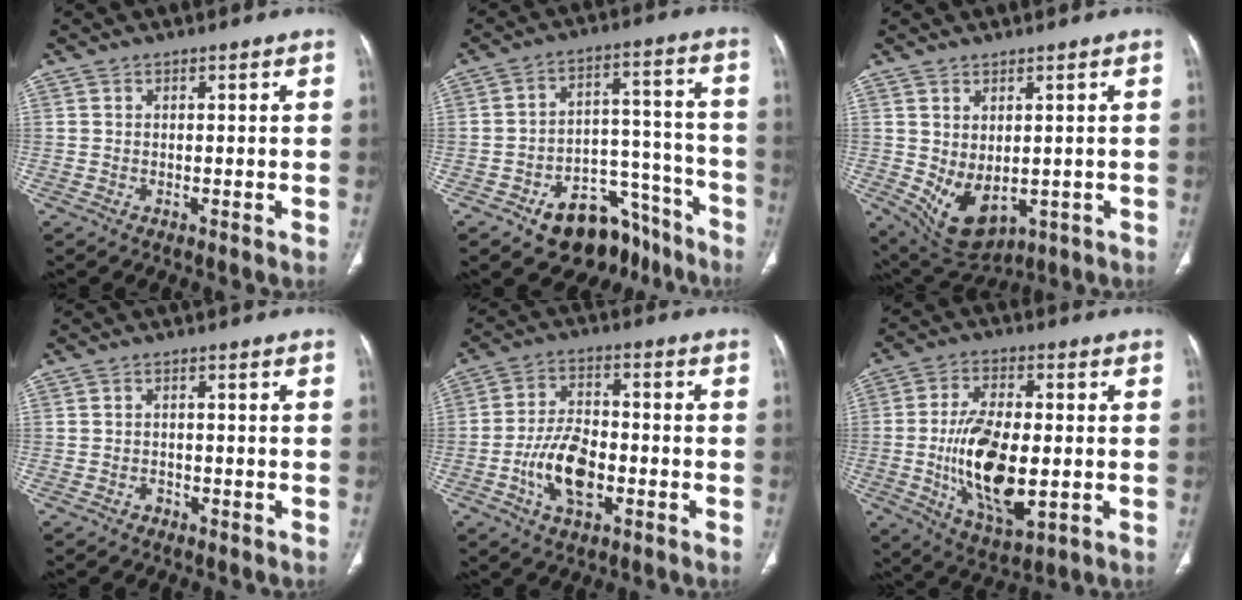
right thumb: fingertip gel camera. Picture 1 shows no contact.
{"total": 16.0, "force": [-10.7, 9.3, 7.3], "torque": [-0.050, 0.102, -0.153]}
{"total": 9.0, "force": [-1.1, 5.3, 7.2], "torque": [-0.110, -0.003, 0.013]}
{"total": 1.2, "force": [-0.8, 0.9, 0.3], "torque": [-0.004, 0.007, -0.012]}
{"total": 10.8, "force": [-3.4, 5.9, 8.3], "torque": [-0.145, 0.020, -0.063]}
{"total": 16.4, "force": [-2.1, 7.6, 14.4], "torque": [-0.258, -0.009, -0.028]}